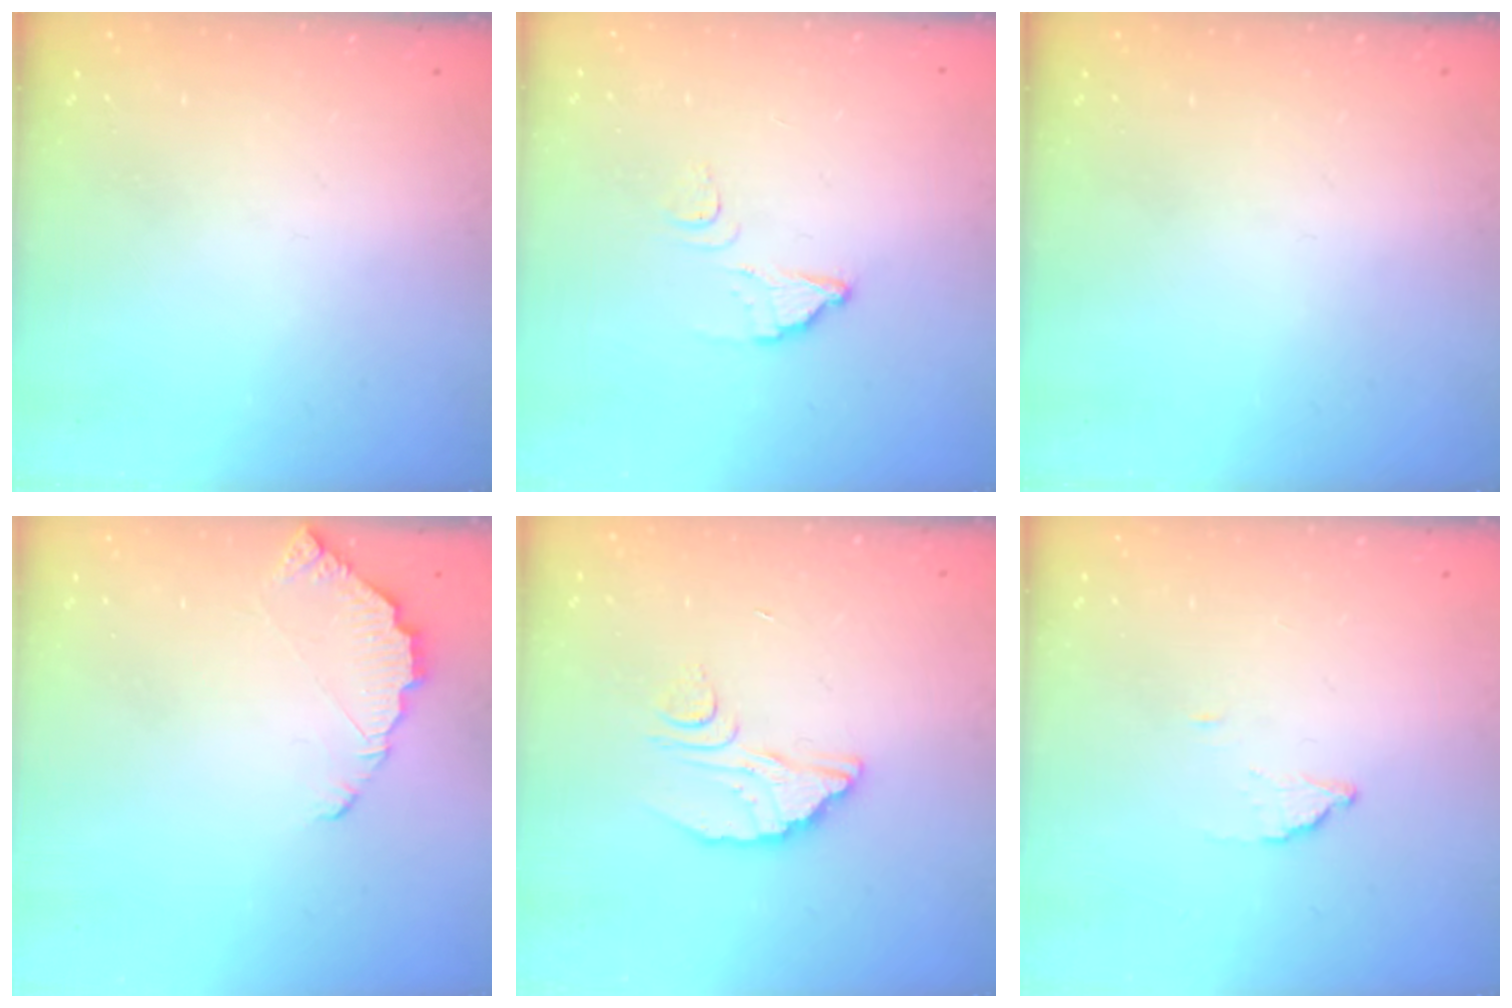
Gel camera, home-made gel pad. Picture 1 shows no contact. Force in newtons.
{"total": 2.5, "press": 2.5, "slide": 0.2}
{"total": 0.0}
{"total": 5.4, "press": 5.4, "slide": 0.4}
{"total": 6.0, "press": 6.0, "slide": 0.6}
{"total": 1.9, "press": 1.9, "slide": 0.1}